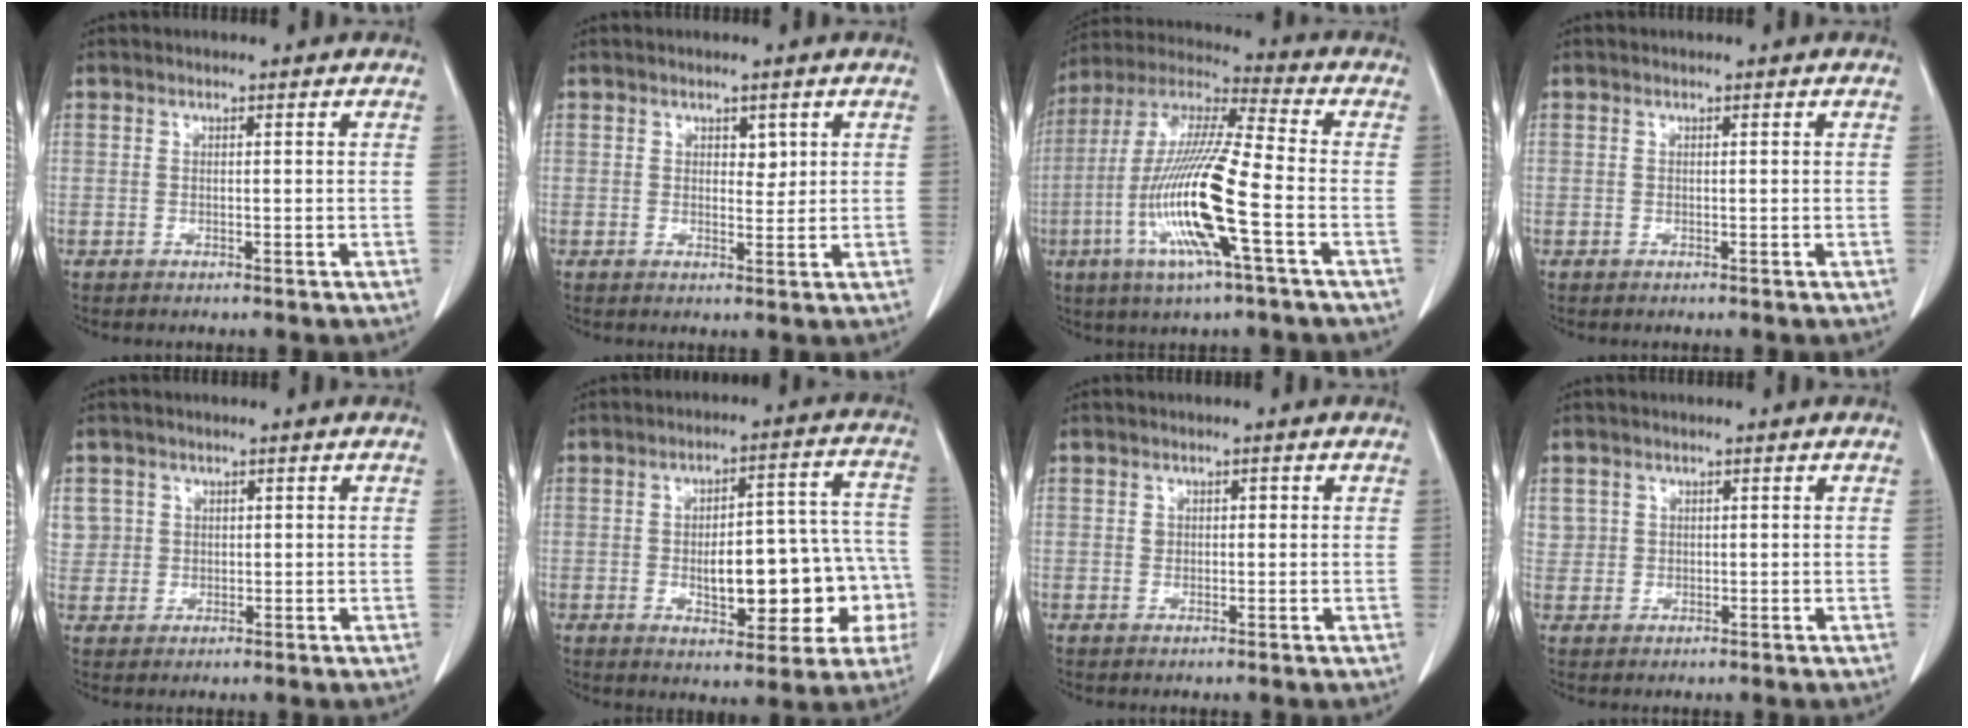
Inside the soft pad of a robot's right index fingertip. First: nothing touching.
{"total": 1.9, "force": [0.9, 1.2, 1.2], "torque": [-0.012, -0.005, 0.013]}
{"total": 17.0, "force": [-5.0, 0.8, 16.3], "torque": [-0.336, -0.013, -0.101]}
{"total": 0.0}
{"total": 4.2, "force": [1.4, 3.9, 0.1], "torque": [0.010, 0.007, 0.031]}
{"total": 14.5, "force": [-3.0, 6.4, 12.6], "torque": [-0.145, 0.041, -0.024]}
{"total": 1.1, "force": [0.2, 1.0, 0.5], "torque": [-0.011, 0.008, 0.004]}
{"total": 2.0, "force": [0.8, 1.8, 0.0], "torque": [0.016, 0.003, 0.009]}